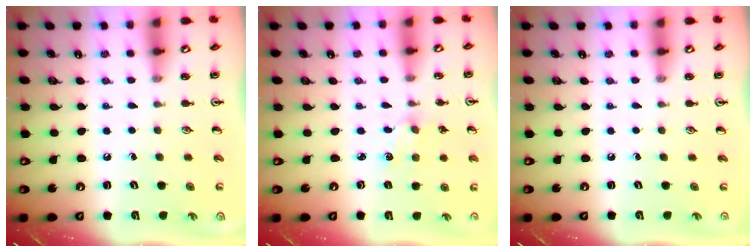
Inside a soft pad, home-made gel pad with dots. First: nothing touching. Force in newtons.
{"total": 2.9, "press": 2.9, "slide": 0.4}
{"total": 0.0}